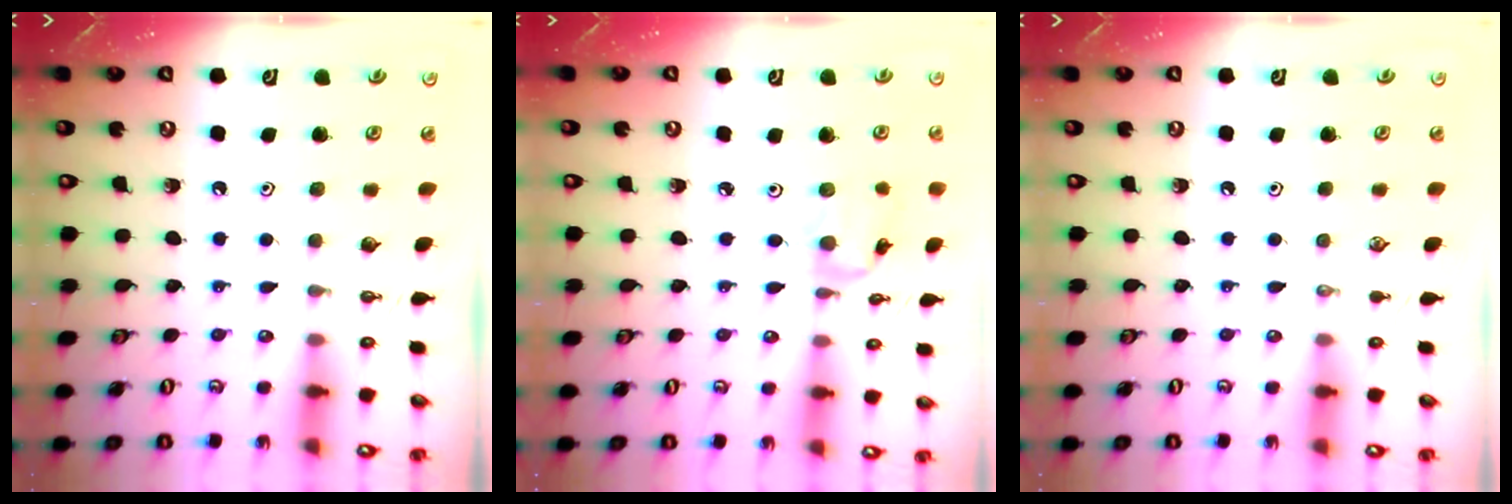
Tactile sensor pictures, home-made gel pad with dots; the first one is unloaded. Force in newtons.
{"total": 2.9, "press": 2.9, "slide": 0.3}
{"total": 0.0}